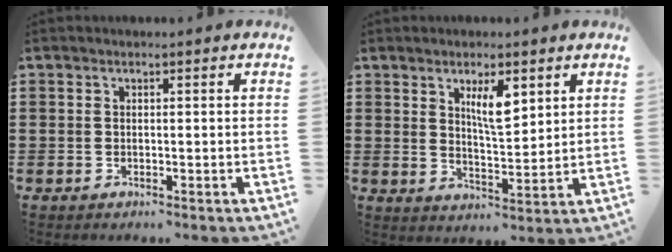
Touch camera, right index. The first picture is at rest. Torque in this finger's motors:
{"motor_torque": [0.29, 0.14, 0.19, 0.05]}